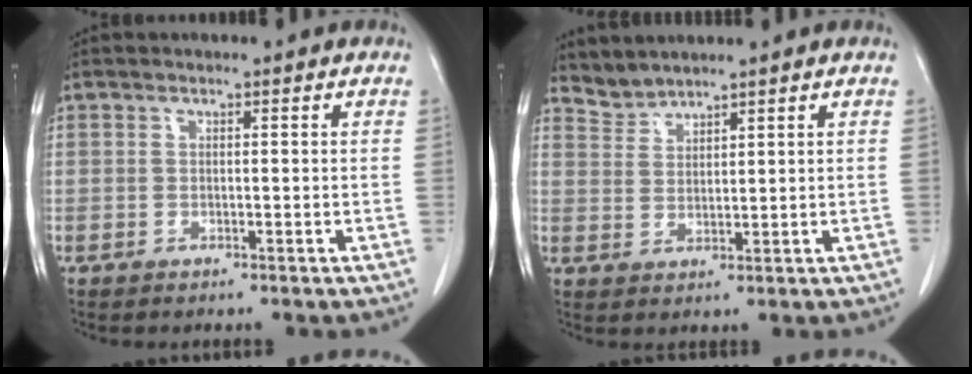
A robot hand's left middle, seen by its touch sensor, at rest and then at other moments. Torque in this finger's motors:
{"motor_torque": [-0.01, -0.52, -0.08, -0.03]}